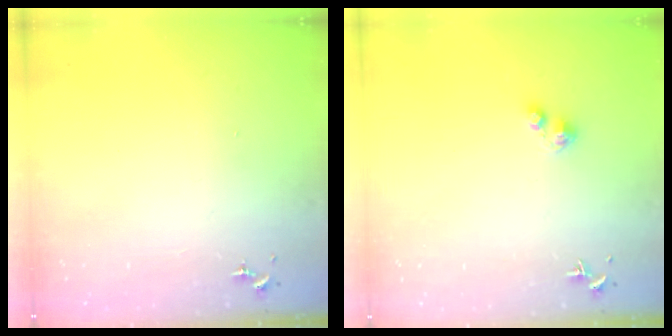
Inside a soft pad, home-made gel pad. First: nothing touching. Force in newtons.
{"total": 2.6, "press": 2.6, "slide": 0.3}